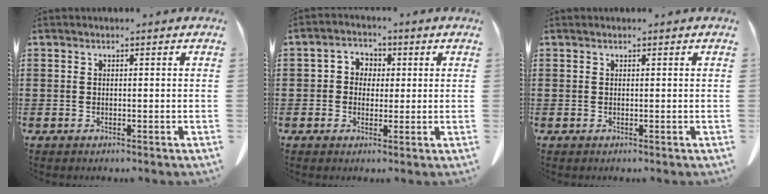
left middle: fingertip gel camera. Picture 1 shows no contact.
{"total": 2.9, "force": [0.1, 2.8, 1.0], "torque": [-0.033, 0.013, -0.003]}
{"total": 0.0}